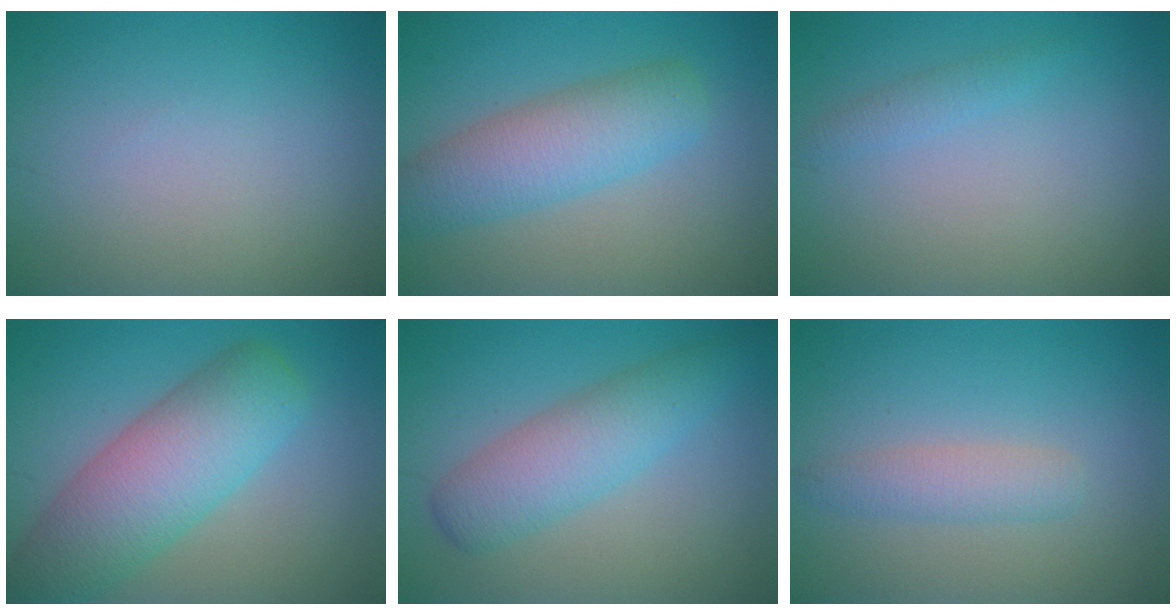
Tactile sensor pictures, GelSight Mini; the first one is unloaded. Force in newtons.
{"total": 5.6, "press": 5.6, "slide": 0.2}
{"total": 1.1, "press": 1.1, "slide": 0.1}
{"total": 8.3, "press": 8.3, "slide": 0.3}
{"total": 4.9, "press": 4.9, "slide": 0.1}
{"total": 2.3, "press": 2.3, "slide": 0.1}